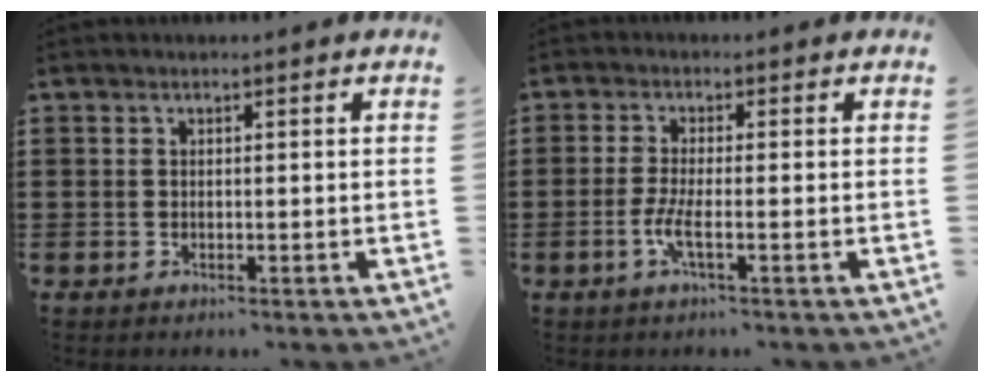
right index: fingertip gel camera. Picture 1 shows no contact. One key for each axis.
{"total": 3.8, "fx": -1.4, "fy": 0.4, "fz": 3.5, "tx": -0.081, "ty": -0.010, "tz": -0.032}